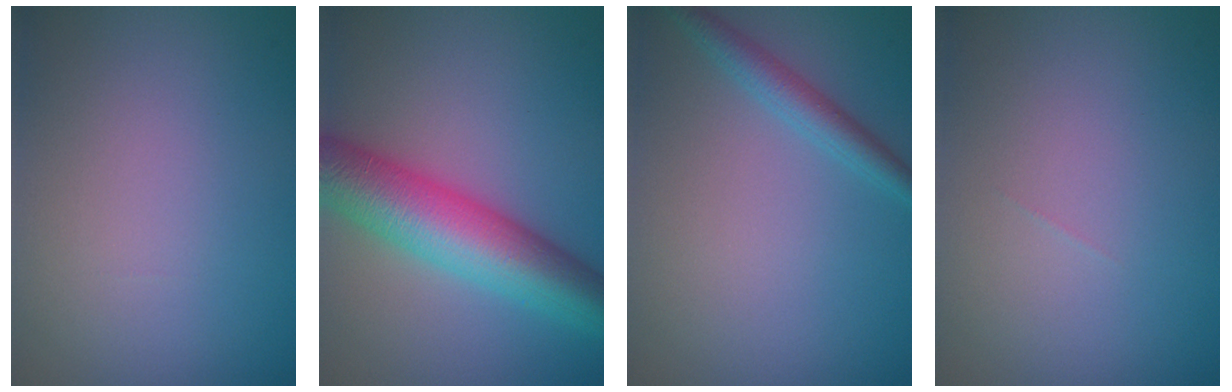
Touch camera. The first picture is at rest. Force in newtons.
{"total": 9.1, "press": 9.0, "slide": 0.4}
{"total": 2.3, "press": 2.3, "slide": 0.1}
{"total": 0.0}